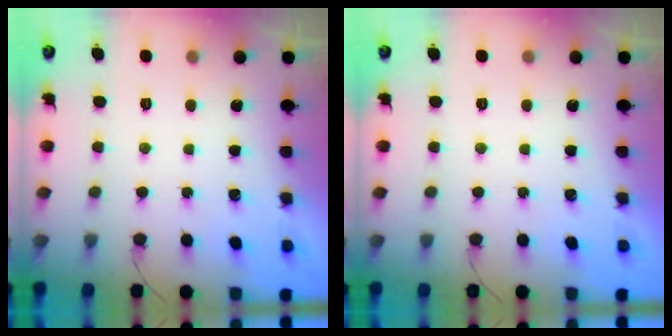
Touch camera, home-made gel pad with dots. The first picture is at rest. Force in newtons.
{"total": 0.0}